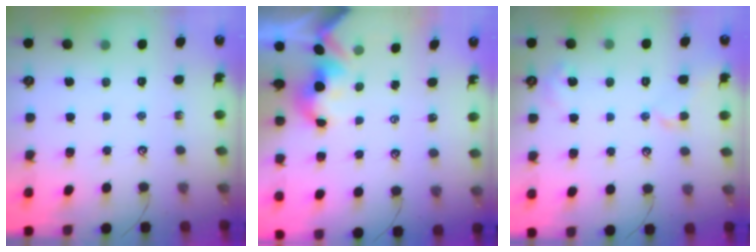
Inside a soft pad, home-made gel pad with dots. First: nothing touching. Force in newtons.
{"total": 2.3, "press": 2.3, "slide": 0.2}
{"total": 2.1, "press": 2.0, "slide": 0.6}